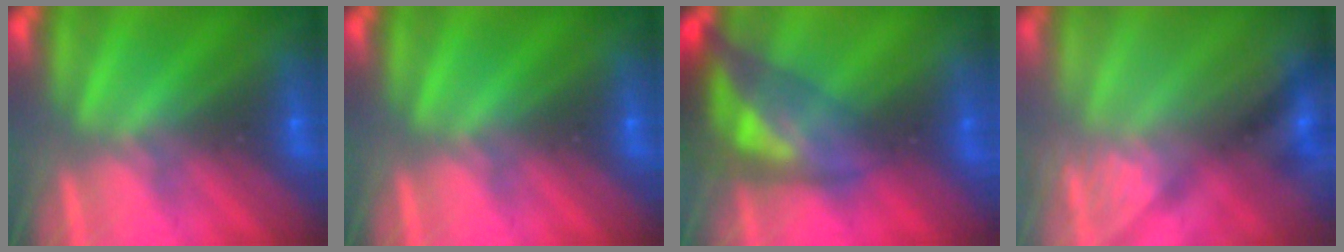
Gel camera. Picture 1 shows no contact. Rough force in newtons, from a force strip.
{"total": 0.0}
{"total": 8.1}
{"total": 2.7}